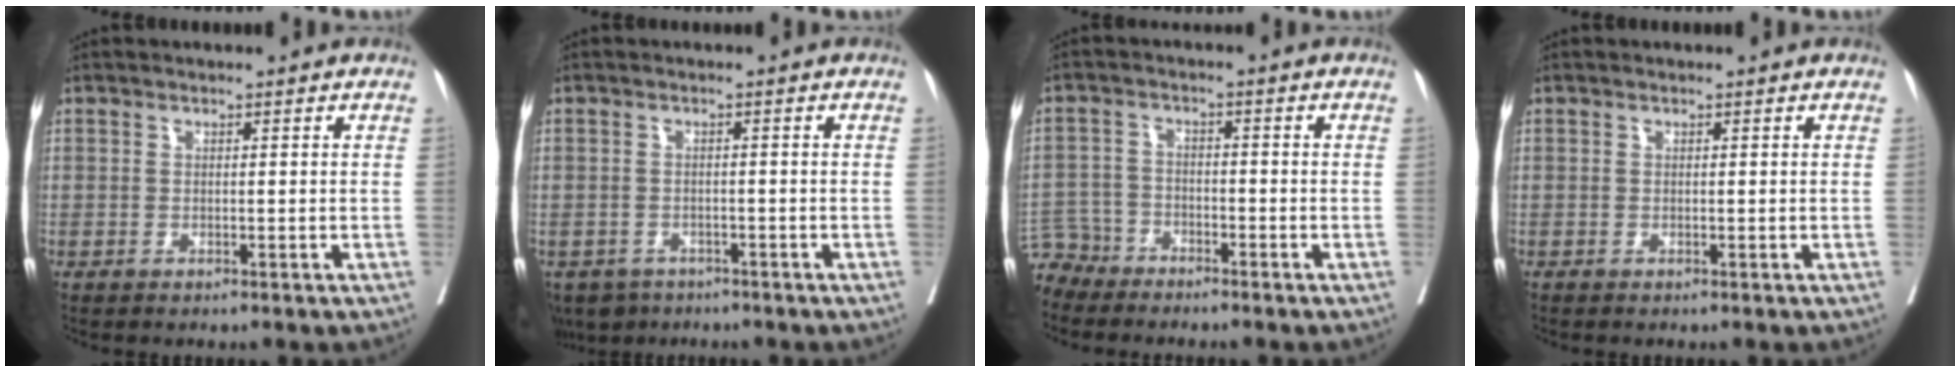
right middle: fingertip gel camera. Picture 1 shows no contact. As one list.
[{"total": 4.8, "force": [-3.5, 3.2, 1.0], "torque": [-0.011, -0.001, -0.053]}, {"total": 5.1, "force": [-4.7, 1.7, -0.8], "torque": [0.013, -0.003, -0.095]}, {"total": 0.0}]